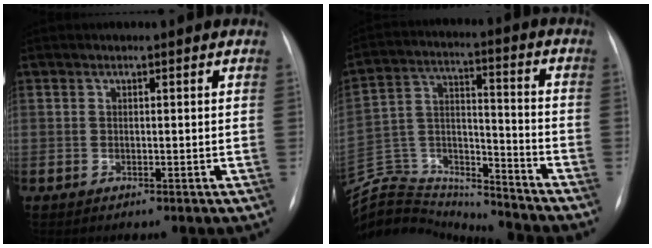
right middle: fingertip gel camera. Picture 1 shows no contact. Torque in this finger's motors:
{"motor_torque": [-0.52, -0.60, -0.06, -0.05]}